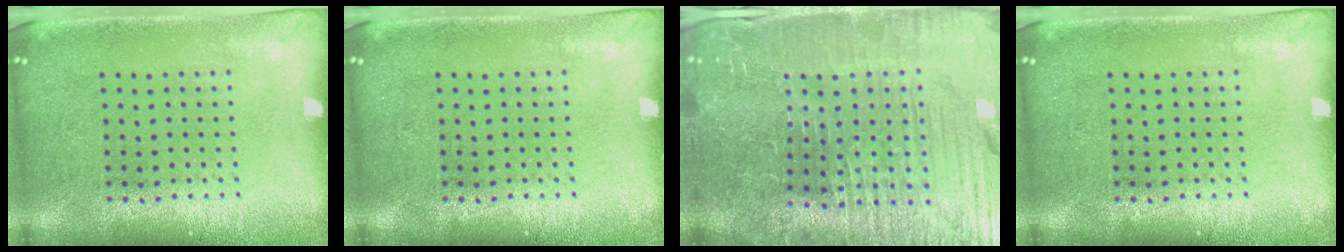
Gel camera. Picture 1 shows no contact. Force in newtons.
{"total": 0.0}
{"total": 5.5, "press": 5.3, "slide": 1.5}
{"total": 0.0}